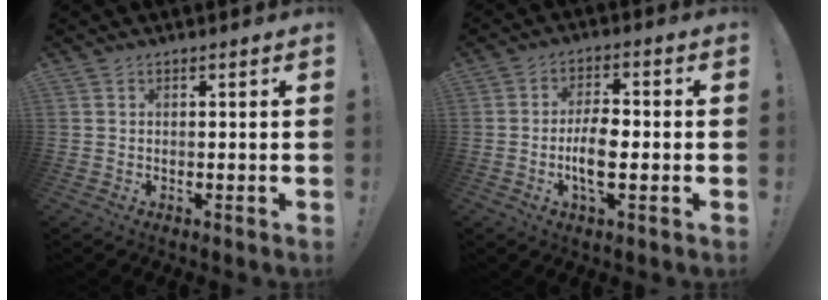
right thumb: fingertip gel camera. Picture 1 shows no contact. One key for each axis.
{"total": 8.3, "fx": -1.5, "fy": 3.6, "fz": 7.3, "tx": -0.125, "ty": 0.001, "tz": -0.030}